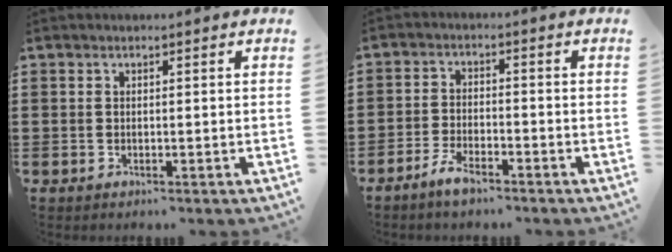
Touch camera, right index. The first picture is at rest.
{"total": 3.6, "force": [-3.0, 1.1, 1.6], "torque": [-0.041, 0.007, -0.063]}